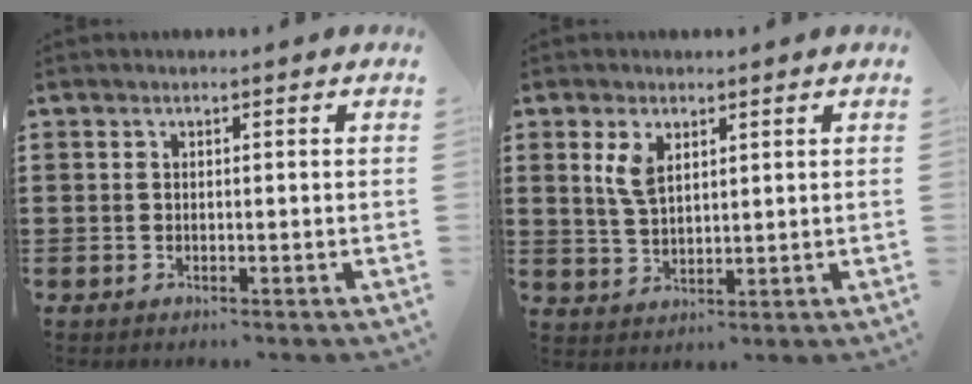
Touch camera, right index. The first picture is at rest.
{"total": 4.2, "force": [2.0, 2.2, 3.1], "torque": [-0.069, 0.006, 0.035]}